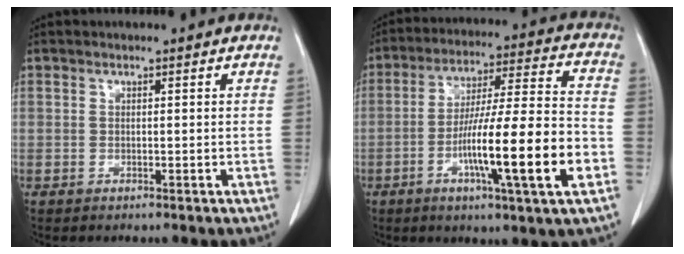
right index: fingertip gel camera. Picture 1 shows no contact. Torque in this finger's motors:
{"motor_torque": [1.39, -0.75, 0.89, 0.21]}